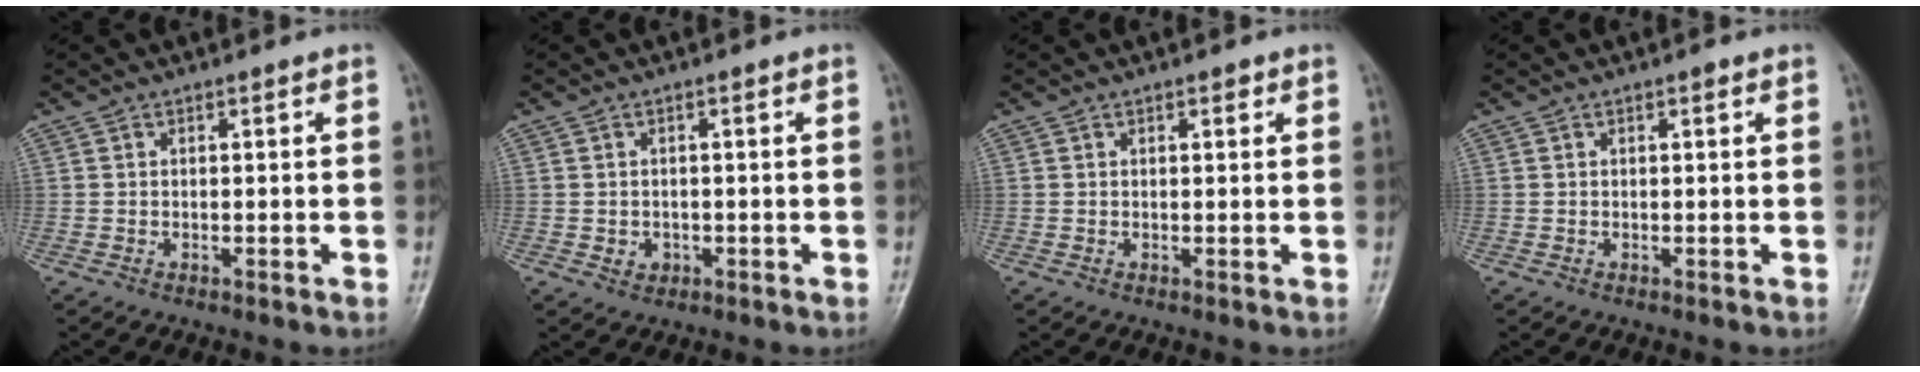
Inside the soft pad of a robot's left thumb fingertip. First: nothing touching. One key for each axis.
{"total": 1.9, "fx": -0.4, "fy": 1.7, "fz": 0.8, "tx": -0.004, "ty": 0.003, "tz": -0.001}
{"total": 1.0, "fx": 0.6, "fy": 0.5, "fz": 0.7, "tx": -0.005, "ty": -0.001, "tz": 0.007}
{"total": 0.6, "fx": 0.4, "fy": 0.2, "fz": 0.5, "tx": -0.007, "ty": 0.000, "tz": 0.002}